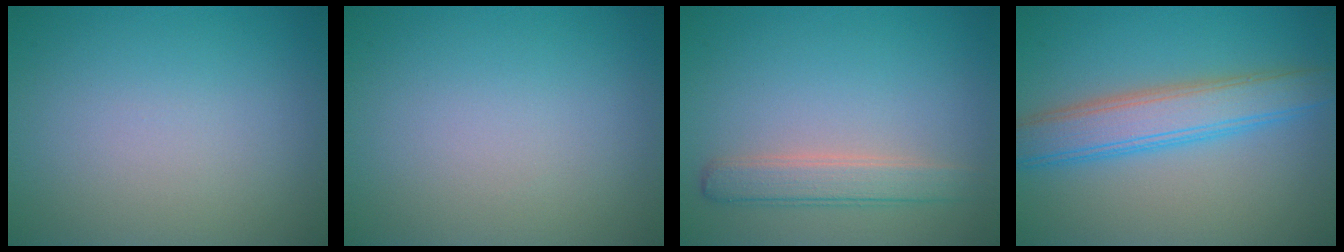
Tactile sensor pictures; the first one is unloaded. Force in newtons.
{"total": 0.0}
{"total": 2.8, "press": 2.8, "slide": 0.1}
{"total": 5.3, "press": 5.3, "slide": 0.1}